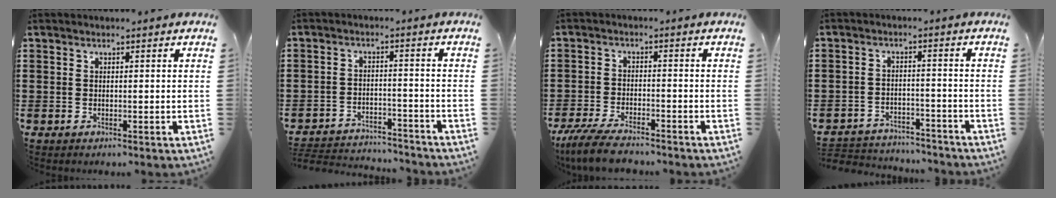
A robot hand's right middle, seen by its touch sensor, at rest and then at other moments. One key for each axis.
{"total": 3.5, "fx": -3.4, "fy": 0.7, "fz": 0.0, "tx": -0.008, "ty": 0.003, "tz": -0.074}
{"total": 5.5, "fx": -4.9, "fy": 0.8, "fz": 2.4, "tx": -0.067, "ty": -0.011, "tz": -0.099}
{"total": 3.7, "fx": -3.6, "fy": 0.8, "fz": -0.3, "tx": -0.004, "ty": 0.002, "tz": -0.078}